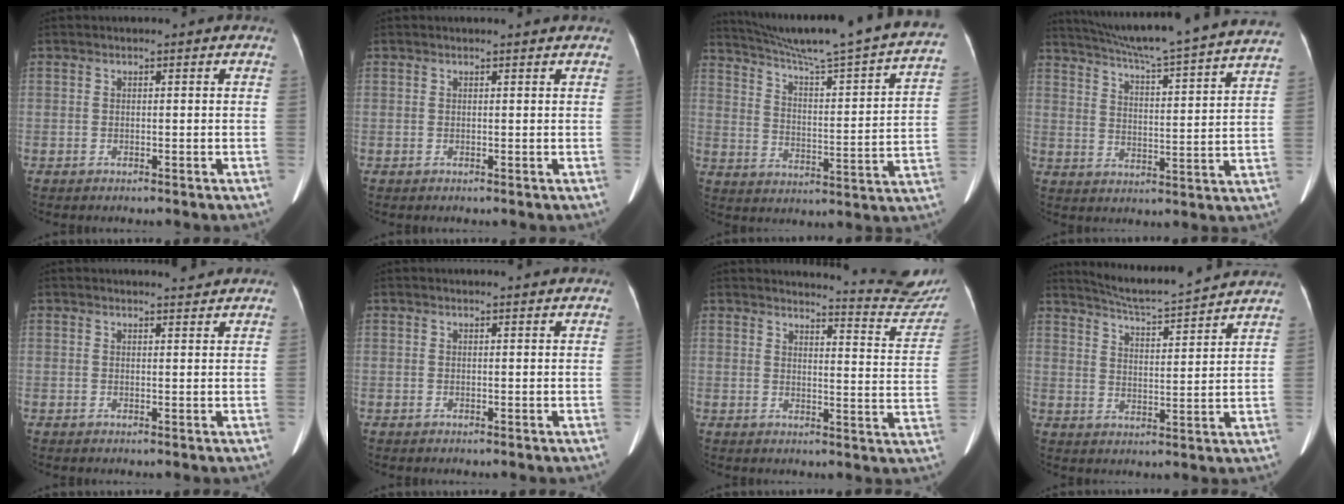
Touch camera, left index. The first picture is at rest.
{"total": 1.1, "force": [1.1, 0.0, 0.2], "torque": [-0.010, 0.000, 0.014]}
{"total": 27.6, "force": [24.0, 0.4, 13.7], "torque": [-0.222, -0.057, 0.316]}
{"total": 27.3, "force": [24.7, -0.4, 11.6], "torque": [-0.195, -0.053, 0.320]}
{"total": 1.8, "force": [1.8, 0.0, 0.1], "torque": [-0.007, -0.009, 0.025]}
{"total": 1.3, "force": [1.3, 0.0, 0.2], "torque": [-0.009, -0.001, 0.017]}
{"total": 12.9, "force": [12.9, -0.1, 1.2], "torque": [-0.007, -0.099, 0.125]}
{"total": 13.5, "force": [12.8, -0.3, 4.3], "torque": [-0.084, 0.003, 0.183]}